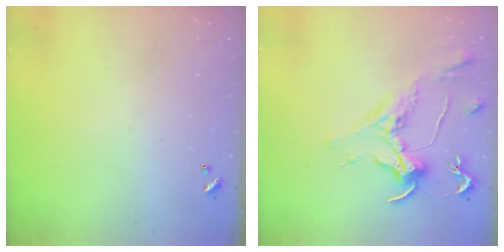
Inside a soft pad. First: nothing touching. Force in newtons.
{"total": 1.6, "press": 1.4, "slide": 0.6}